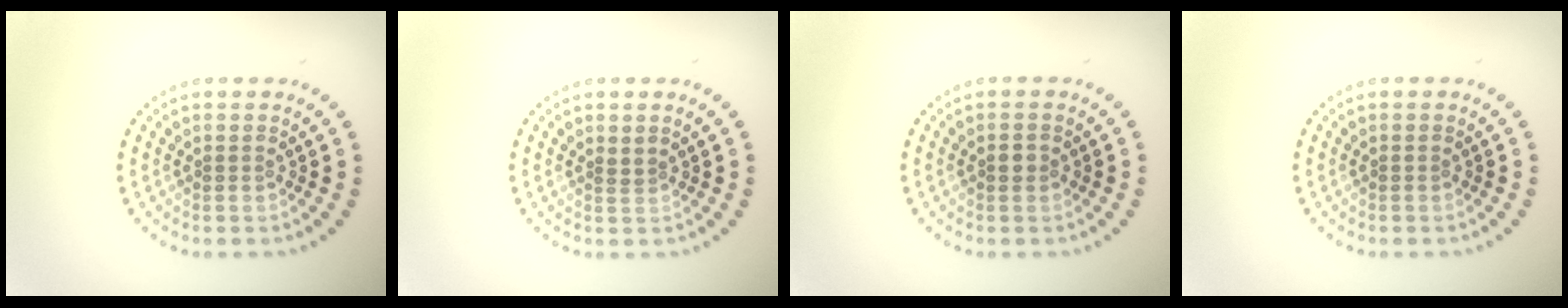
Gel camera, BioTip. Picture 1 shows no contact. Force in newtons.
{"total": 0.7, "press": 0.4, "slide": 0.6}
{"total": 1.1, "press": 1.1, "slide": 0.2}
{"total": 0.0}